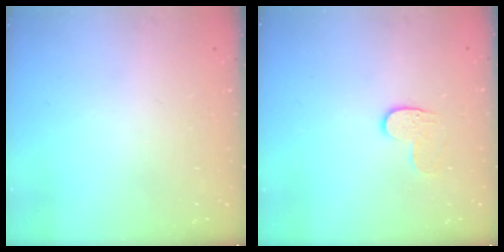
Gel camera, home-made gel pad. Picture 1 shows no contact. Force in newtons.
{"total": 3.6, "press": 3.6, "slide": 0.3}